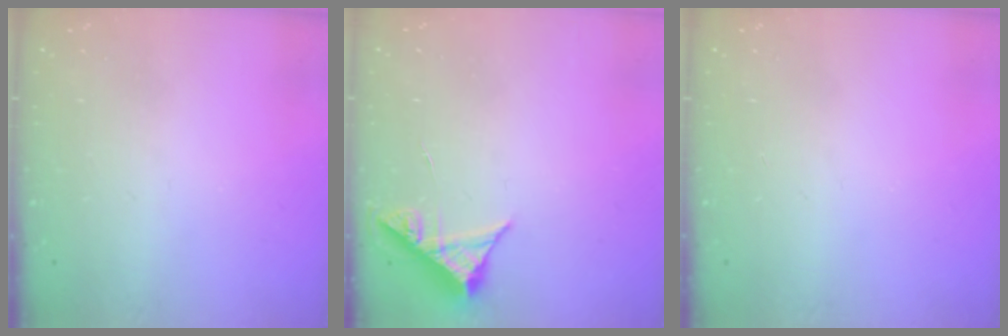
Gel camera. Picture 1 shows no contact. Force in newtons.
{"total": 5.3, "press": 5.2, "slide": 0.6}
{"total": 0.0}